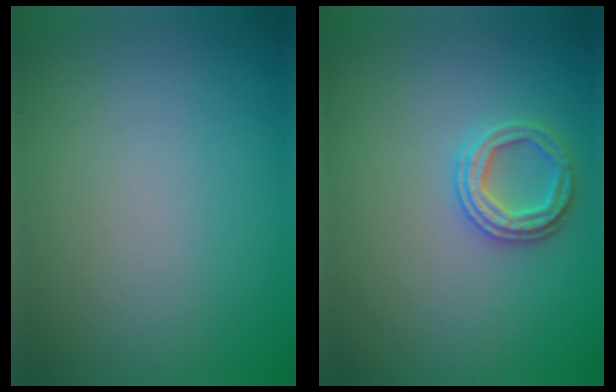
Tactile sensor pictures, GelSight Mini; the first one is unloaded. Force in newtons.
{"total": 2.4, "press": 2.4, "slide": 0.2}